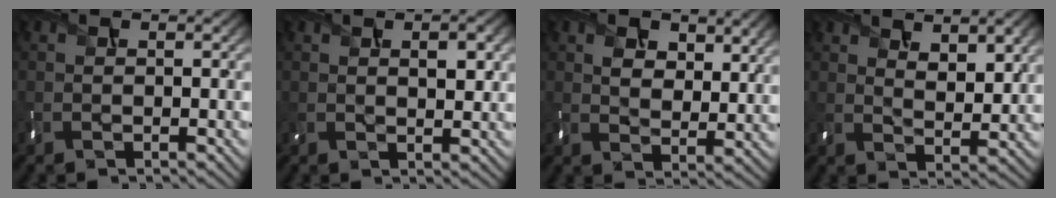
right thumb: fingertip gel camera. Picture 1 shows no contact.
{"total": 3.5, "force": [1.3, 1.6, 2.8], "torque": [-0.052, -0.003, 0.025]}
{"total": 6.1, "force": [3.2, 3.7, 3.7], "torque": [-0.078, -0.013, 0.057]}
{"total": 6.6, "force": [4.0, 3.0, 4.3], "torque": [-0.080, -0.011, 0.078]}